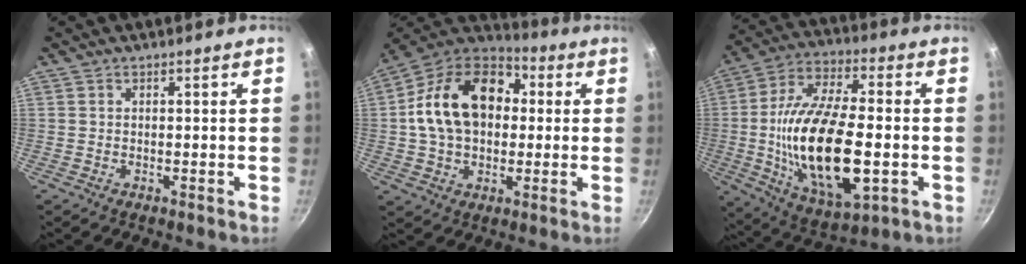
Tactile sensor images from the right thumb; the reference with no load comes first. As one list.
[{"total": 20.5, "force": [2.3, 14.6, 14.3], "torque": [-0.225, 0.038, 0.024]}, {"total": 24.4, "force": [-3.3, 10.9, 21.6], "torque": [-0.398, 0.013, -0.055]}]